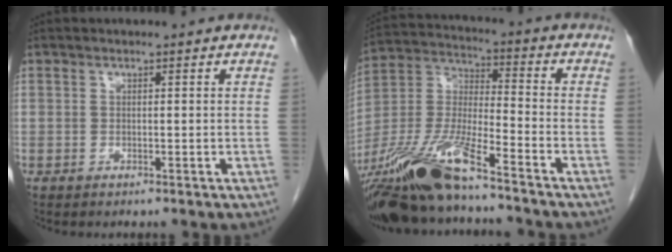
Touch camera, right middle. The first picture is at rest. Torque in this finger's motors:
{"motor_torque": [1.18, -0.96, 0.46, 0.21]}